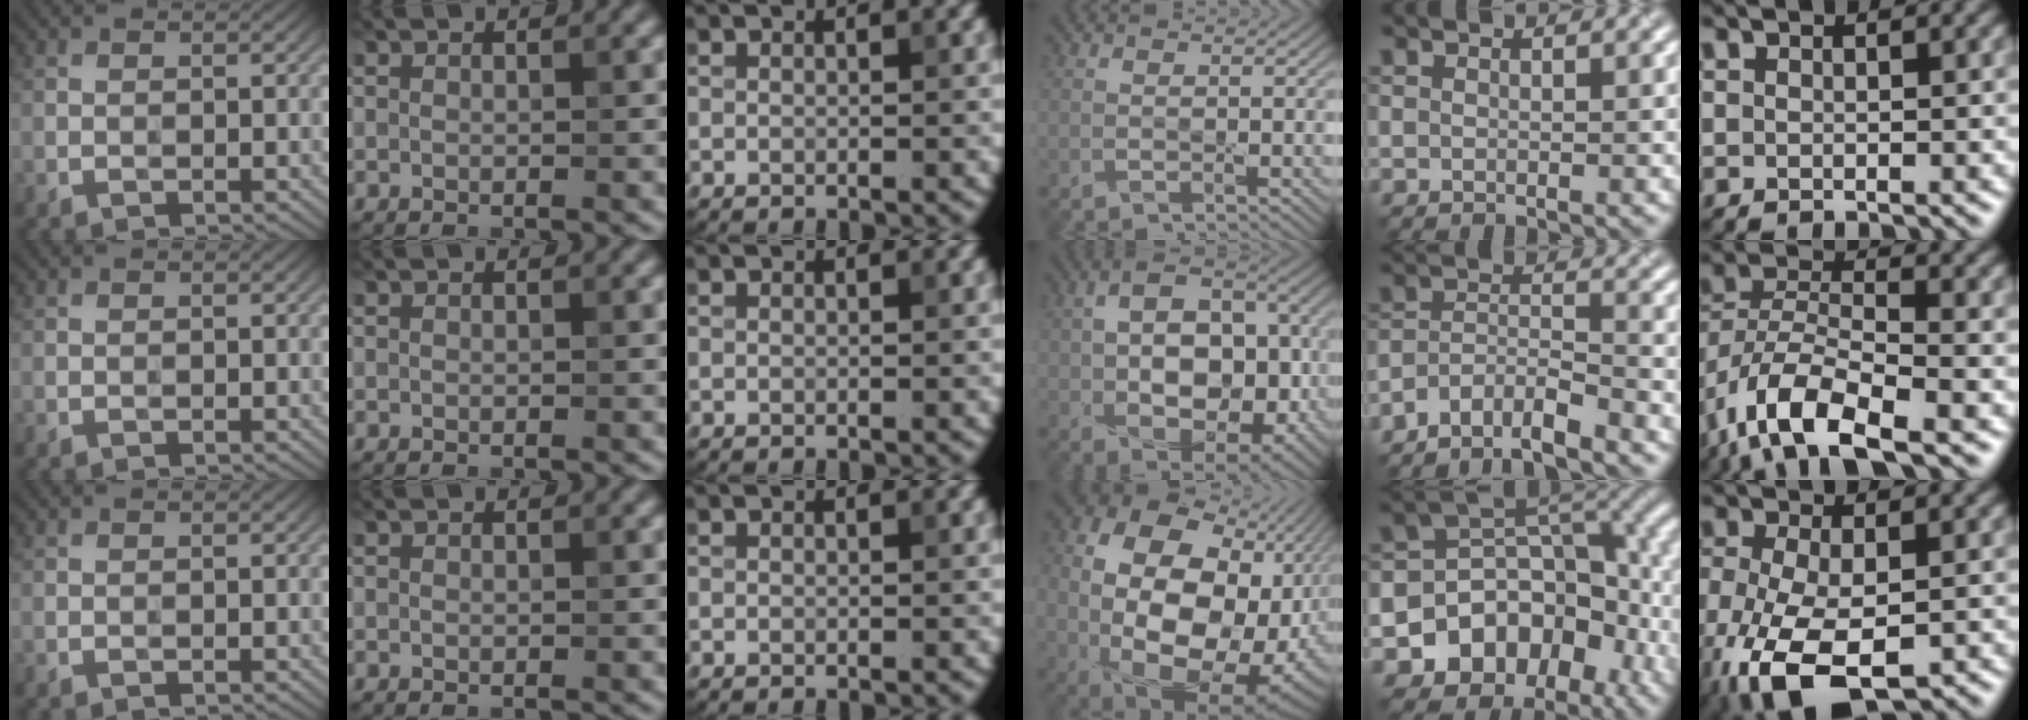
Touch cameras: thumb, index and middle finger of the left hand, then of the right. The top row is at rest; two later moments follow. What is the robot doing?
{"motion": "wipe", "object": "mirror"}